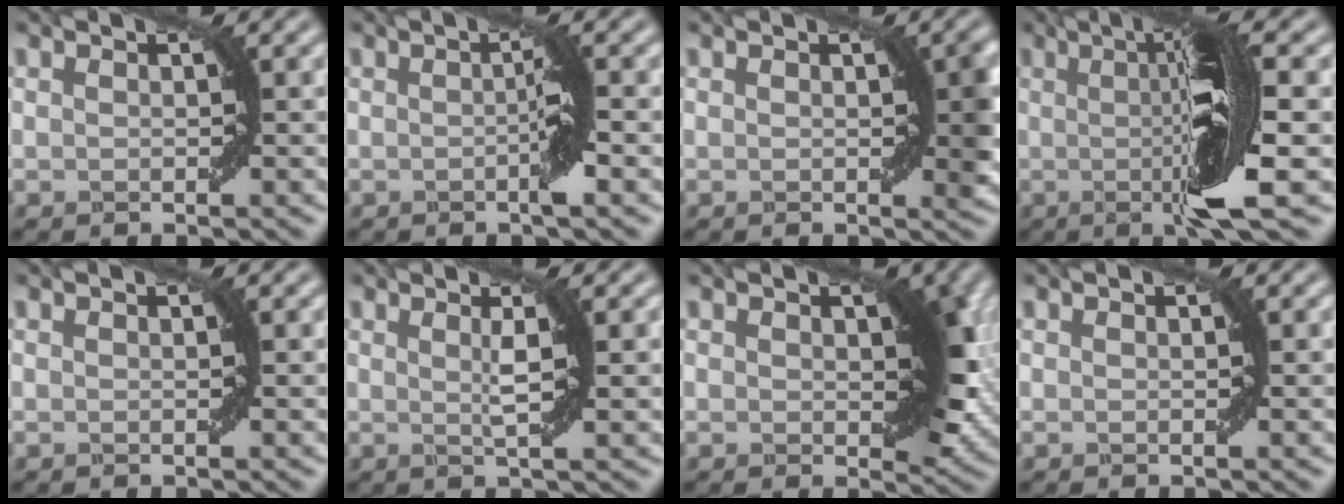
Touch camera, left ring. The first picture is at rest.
{"total": 2.2, "force": [-0.3, -0.1, 2.2], "torque": [-0.038, -0.002, -0.005]}
{"total": 2.2, "force": [0.2, 0.5, 2.1], "torque": [-0.022, -0.003, 0.004]}
{"total": 8.9, "force": [0.1, 1.4, 8.8], "torque": [-0.130, -0.008, 0.002]}
{"total": 0.0}
{"total": 2.5, "force": [0.5, 0.2, 2.5], "torque": [-0.041, 0.000, 0.007]}
{"total": 4.8, "force": [0.3, 2.8, 3.9], "torque": [-0.044, -0.005, 0.009]}
{"total": 0.0}